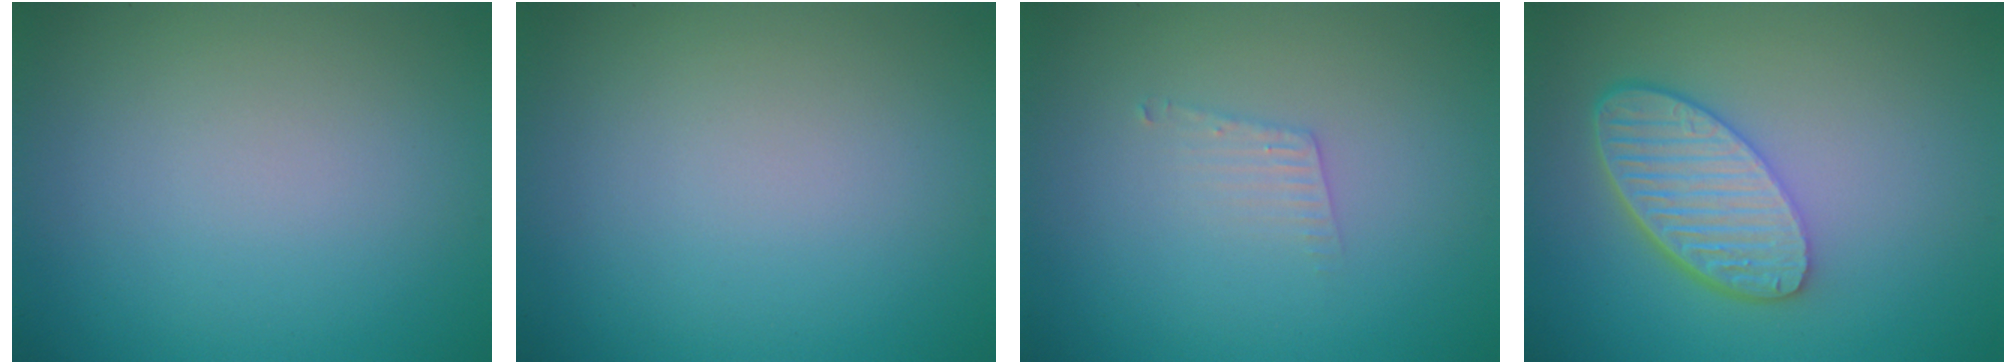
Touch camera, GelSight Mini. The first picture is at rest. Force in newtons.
{"total": 0.0}
{"total": 1.3, "press": 1.3, "slide": 0.1}
{"total": 6.0, "press": 4.7, "slide": 3.8}